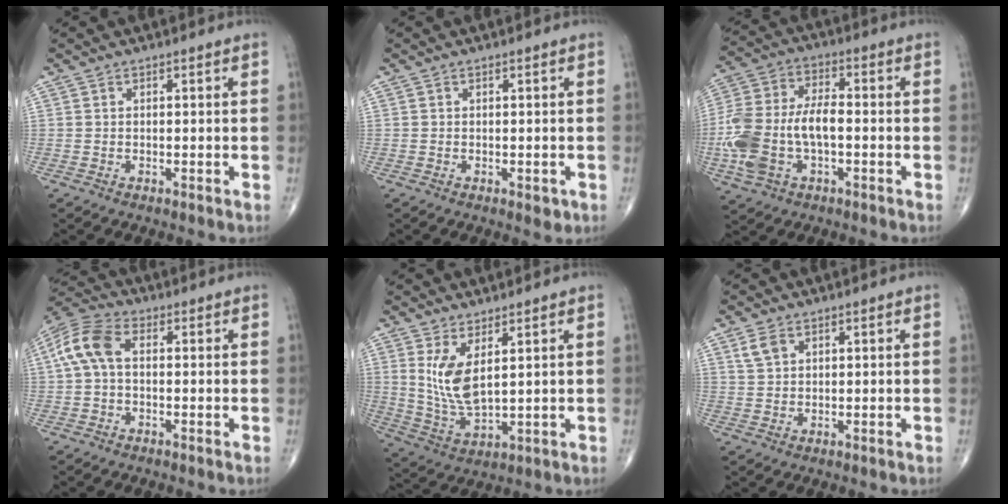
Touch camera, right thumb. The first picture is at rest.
{"total": 1.5, "force": [-0.5, 0.8, 1.2], "torque": [-0.006, -0.001, -0.005]}
{"total": 15.5, "force": [-3.0, 8.5, 12.6], "torque": [-0.282, 0.024, -0.055]}
{"total": 8.3, "force": [0.7, 5.0, 6.6], "torque": [-0.146, 0.026, 0.006]}
{"total": 8.5, "force": [2.9, 3.4, 7.2], "torque": [-0.146, -0.030, 0.070]}
{"total": 3.0, "force": [1.6, 1.9, 1.7], "torque": [-0.032, 0.000, 0.038]}